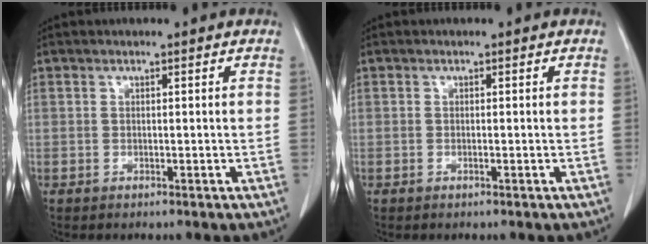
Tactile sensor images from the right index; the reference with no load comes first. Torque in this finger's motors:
{"motor_torque": [-0.30, 0.27, -0.17, -0.04]}